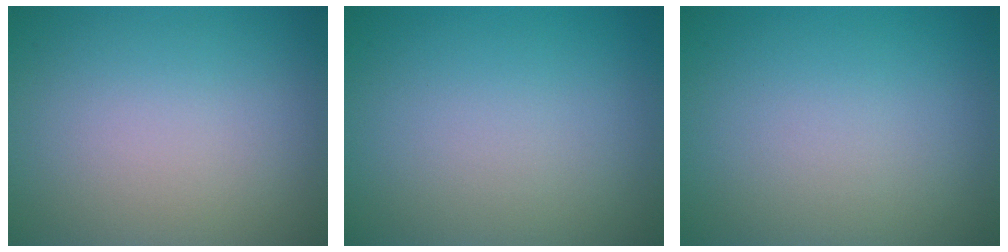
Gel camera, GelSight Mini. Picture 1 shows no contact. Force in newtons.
{"total": 0.0}
{"total": 0.0}